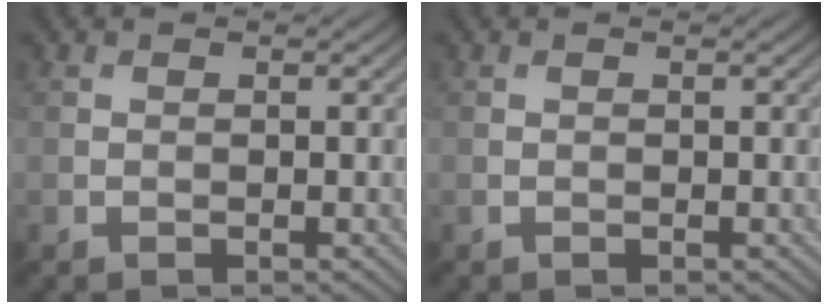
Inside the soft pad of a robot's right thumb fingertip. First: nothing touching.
{"total": 0.0}